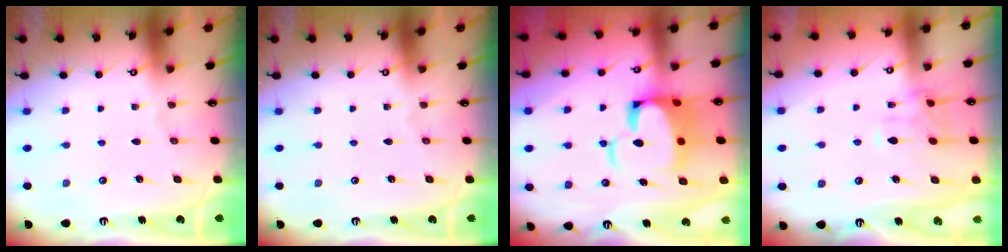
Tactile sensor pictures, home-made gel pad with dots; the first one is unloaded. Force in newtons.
{"total": 0.0}
{"total": 10.5, "press": 10.4, "slide": 1.6}
{"total": 2.8, "press": 2.5, "slide": 1.3}